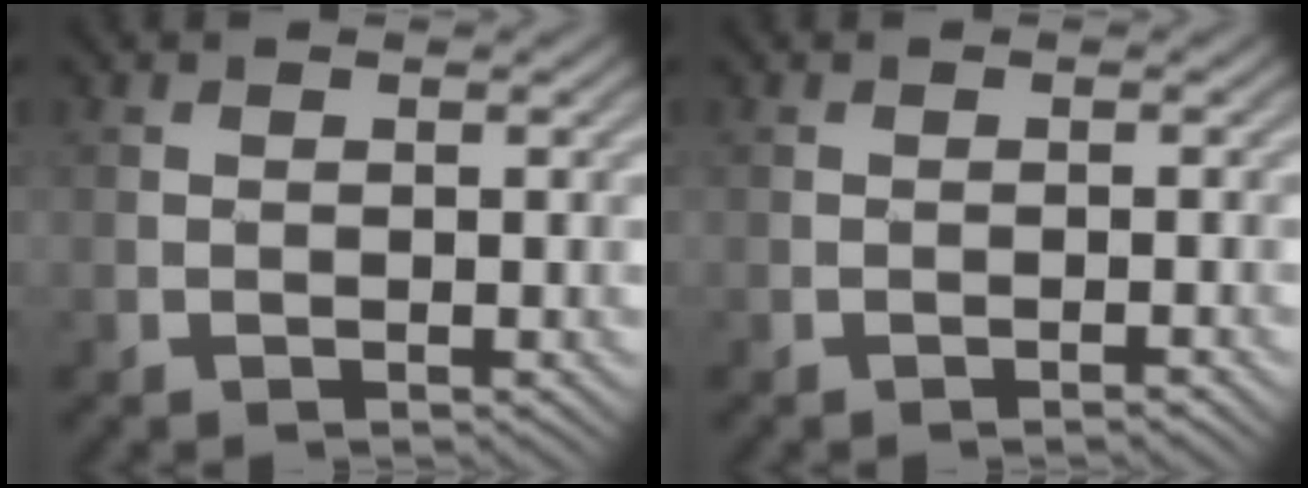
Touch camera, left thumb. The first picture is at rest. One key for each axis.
{"total": 0.6, "fx": -0.5, "fy": 0.0, "fz": 0.3, "tx": -0.004, "ty": 0.003, "tz": -0.008}